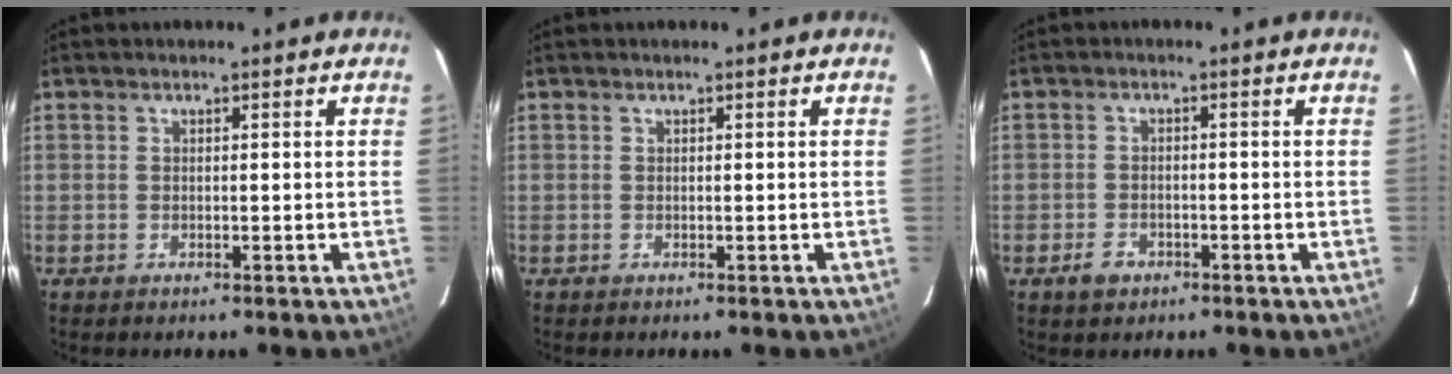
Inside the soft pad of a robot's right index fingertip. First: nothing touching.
{"total": 0.0}
{"total": 3.3, "force": [-2.0, 2.3, 1.4], "torque": [-0.031, 0.003, -0.030]}